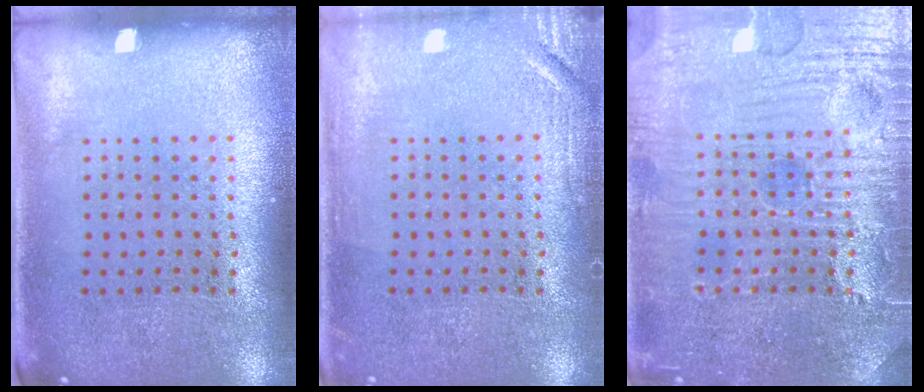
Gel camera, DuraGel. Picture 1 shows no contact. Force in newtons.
{"total": 1.8, "press": 1.8, "slide": 0.3}
{"total": 4.7, "press": 4.6, "slide": 0.4}